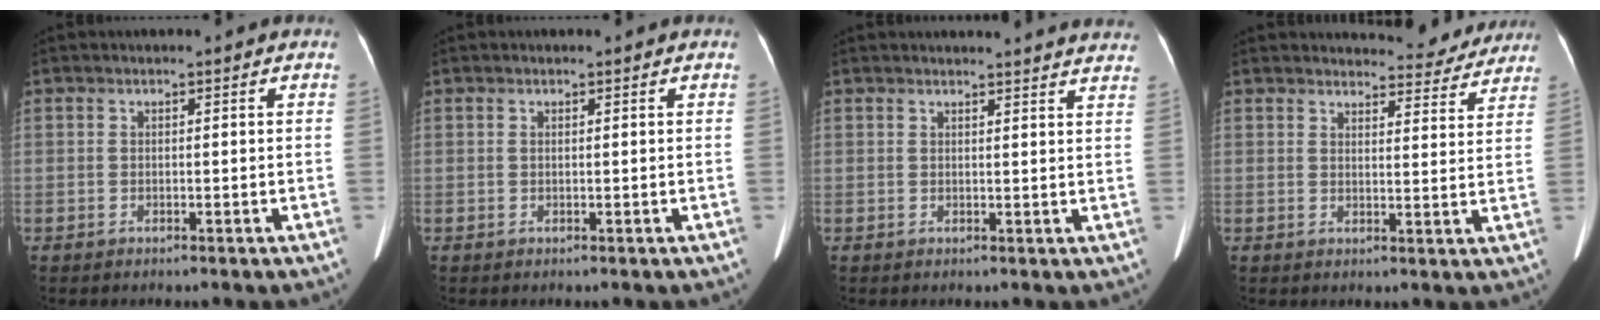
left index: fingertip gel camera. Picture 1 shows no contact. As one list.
[{"total": 0.0}, {"total": 14.6, "force": [14.2, 1.2, 3.2], "torque": [-0.024, -0.021, 0.146]}, {"total": 9.7, "force": [9.4, 2.3, 1.3], "torque": [0.007, -0.017, 0.097]}]